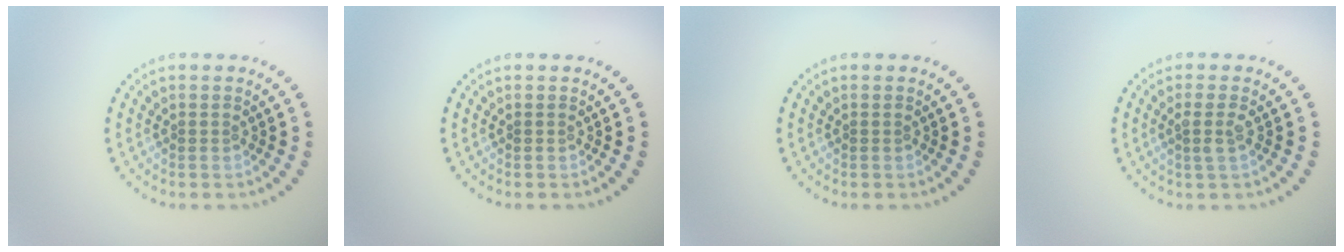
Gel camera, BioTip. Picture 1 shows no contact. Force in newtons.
{"total": 0.0}
{"total": 0.0}
{"total": 1.3, "press": 1.1, "slide": 0.7}